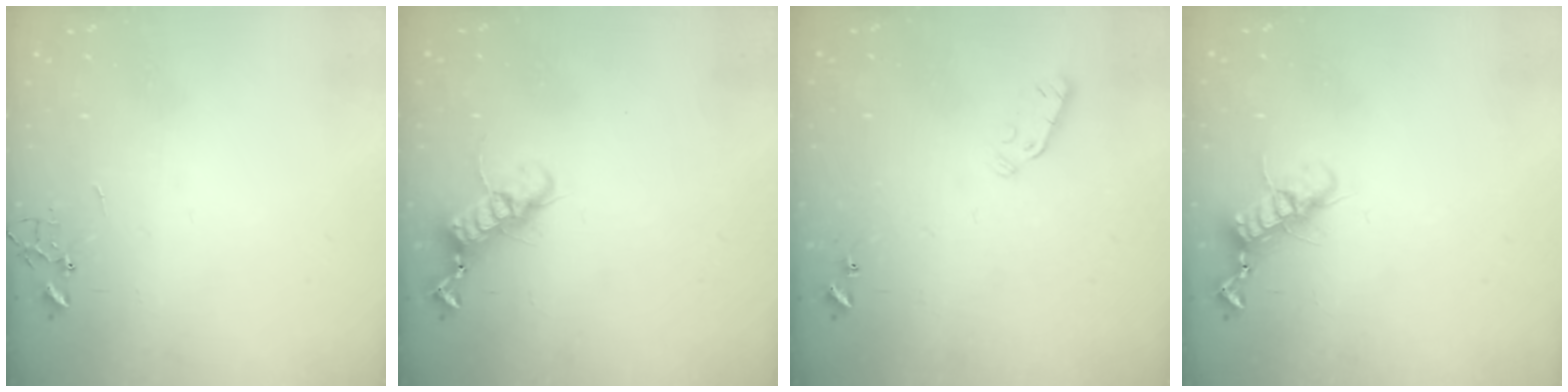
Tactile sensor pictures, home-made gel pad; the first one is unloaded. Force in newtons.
{"total": 11.8, "press": 11.8, "slide": 1.2}
{"total": 3.0, "press": 2.9, "slide": 0.9}
{"total": 11.1, "press": 11.1, "slide": 0.7}